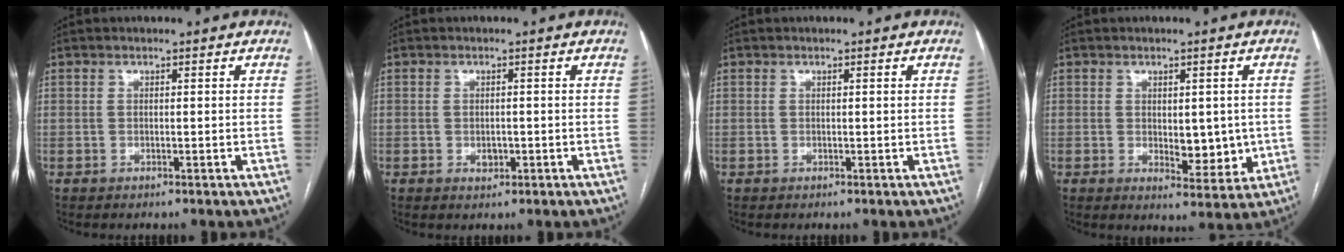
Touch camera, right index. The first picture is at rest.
{"total": 1.6, "force": [-0.5, 1.1, 1.1], "torque": [-0.017, 0.000, -0.003]}
{"total": 0.0}
{"total": 6.2, "force": [-0.2, 3.1, 5.4], "torque": [-0.069, -0.008, 0.008]}